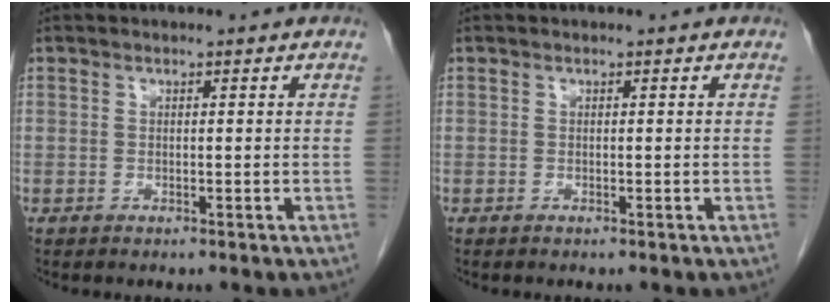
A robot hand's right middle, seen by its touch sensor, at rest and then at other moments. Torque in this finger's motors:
{"motor_torque": [0.29, -0.05, 0.04, 0.01]}